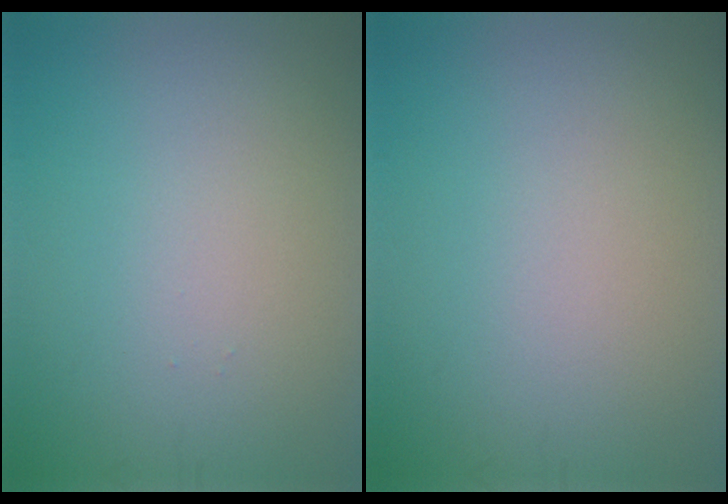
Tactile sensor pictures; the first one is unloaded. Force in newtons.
{"total": 0.0}